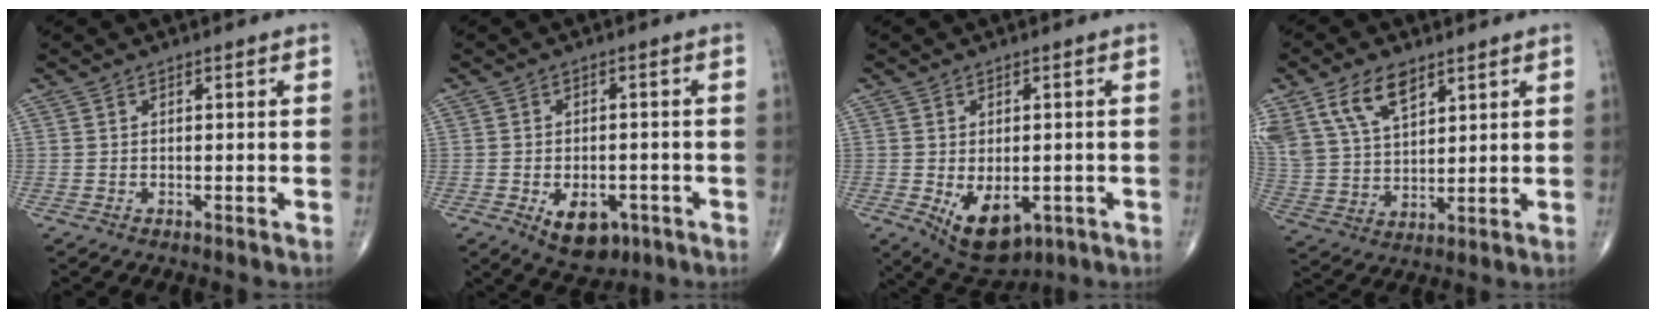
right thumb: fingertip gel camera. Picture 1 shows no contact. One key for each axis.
{"total": 8.0, "fx": -3.3, "fy": 5.0, "fz": 5.3, "tx": -0.064, "ty": 0.010, "tz": -0.036}
{"total": 9.8, "fx": -2.9, "fy": 5.9, "fz": 7.3, "tx": -0.094, "ty": -0.006, "tz": -0.026}
{"total": 13.5, "fx": 7.8, "fy": 7.3, "fz": 8.1, "tx": -0.146, "ty": -0.021, "tz": 0.159}